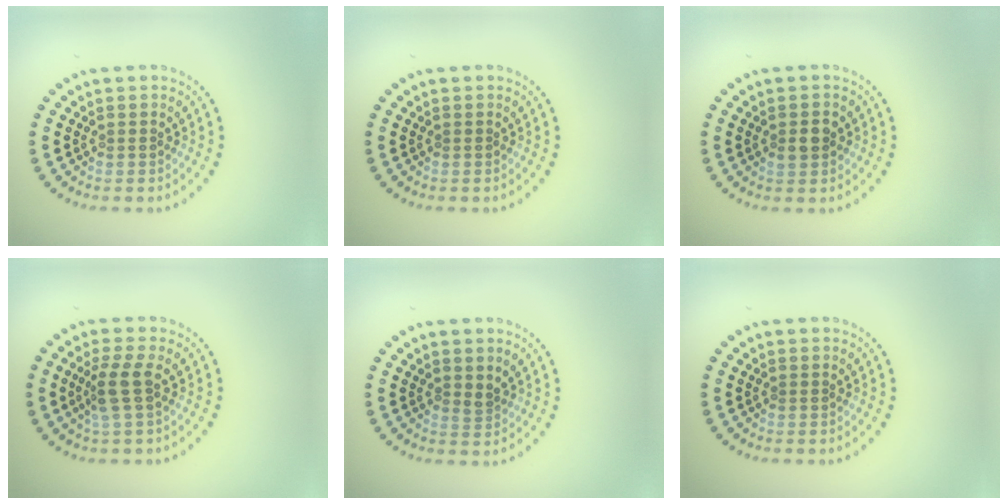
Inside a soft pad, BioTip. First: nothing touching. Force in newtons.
{"total": 0.0}
{"total": 2.2, "press": 2.2, "slide": 0.1}
{"total": 2.5, "press": 1.9, "slide": 1.6}
{"total": 1.0, "press": 0.8, "slide": 0.6}
{"total": 0.0}